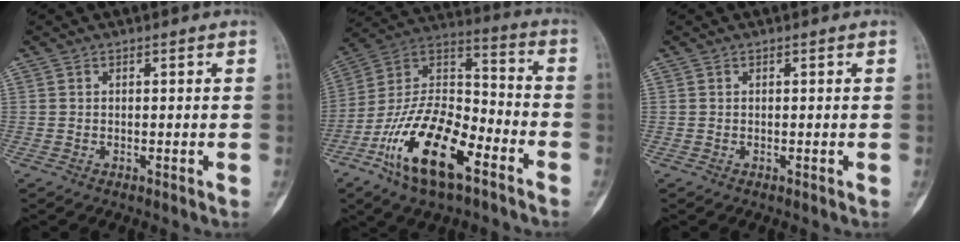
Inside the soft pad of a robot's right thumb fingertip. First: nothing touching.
{"total": 20.9, "force": [-10.8, 9.0, 15.4], "torque": [-0.277, 0.071, -0.198]}
{"total": 0.0}